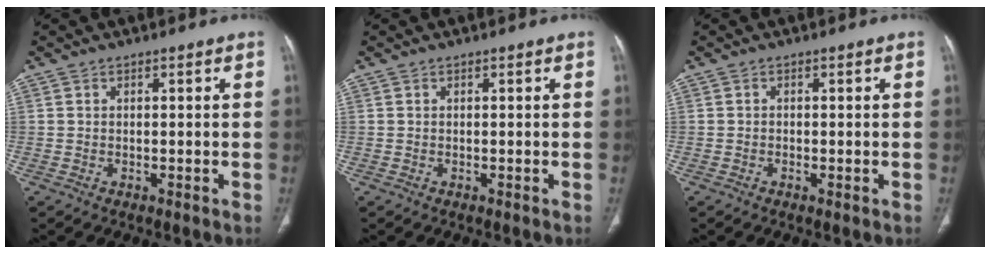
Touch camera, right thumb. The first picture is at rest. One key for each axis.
{"total": 0.0}
{"total": 0.7, "fx": -0.3, "fy": 0.4, "fz": 0.5, "tx": -0.012, "ty": -0.001, "tz": -0.005}